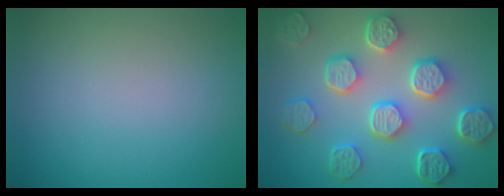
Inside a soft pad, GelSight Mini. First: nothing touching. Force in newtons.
{"total": 7.9, "press": 6.1, "slide": 5.0}